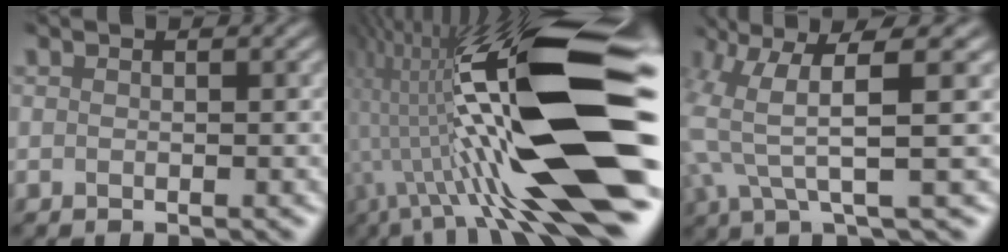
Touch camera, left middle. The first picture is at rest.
{"total": 14.8, "force": [0.2, 3.5, 14.4], "torque": [-0.241, 0.005, -0.004]}
{"total": 5.0, "force": [3.3, 0.1, 3.7], "torque": [-0.091, -0.001, 0.058]}